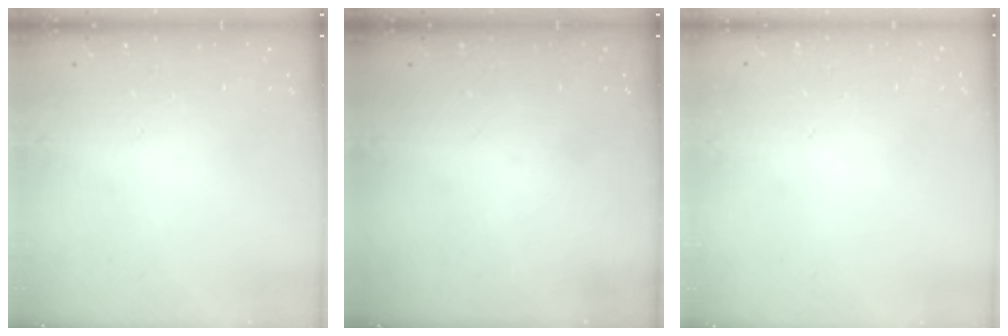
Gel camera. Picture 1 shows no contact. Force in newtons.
{"total": 0.0}
{"total": 0.7, "press": 0.6, "slide": 0.3}